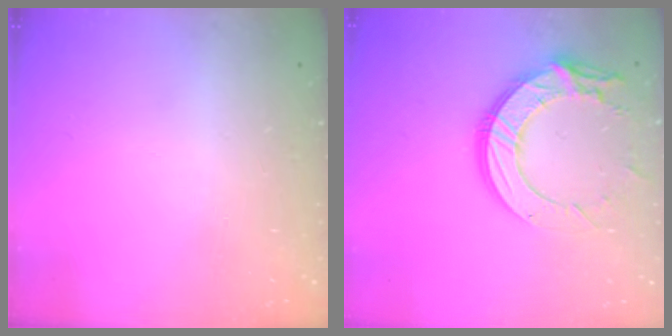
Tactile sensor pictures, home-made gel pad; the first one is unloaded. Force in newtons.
{"total": 14.7, "press": 14.6, "slide": 1.4}